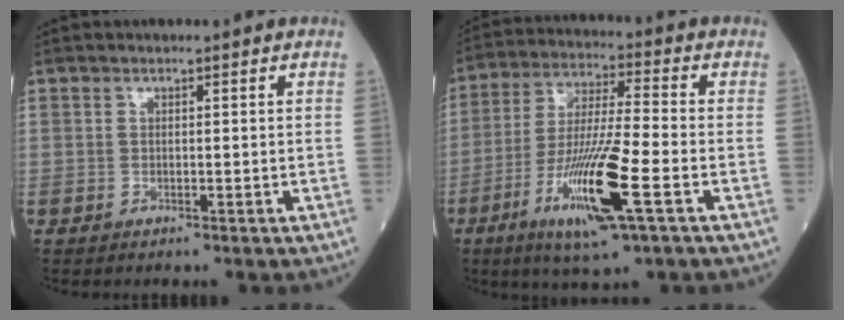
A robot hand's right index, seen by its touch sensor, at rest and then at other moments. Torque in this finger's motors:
{"motor_torque": [0.41, -0.32, 0.30, 0.21]}